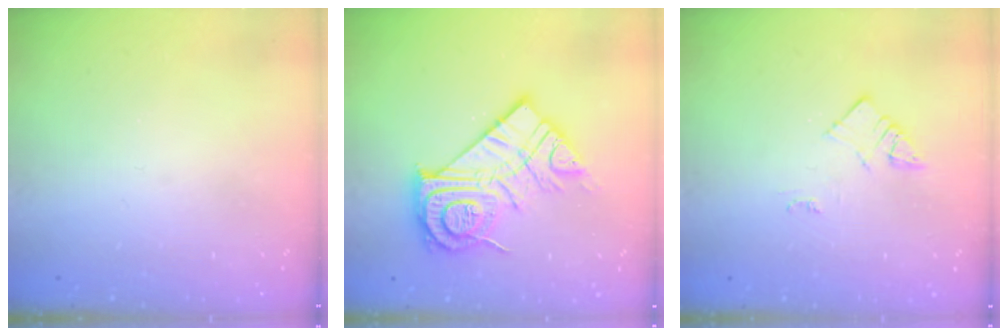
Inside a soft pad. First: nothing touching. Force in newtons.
{"total": 17.8, "press": 17.8, "slide": 1.2}
{"total": 3.0, "press": 3.0, "slide": 0.4}